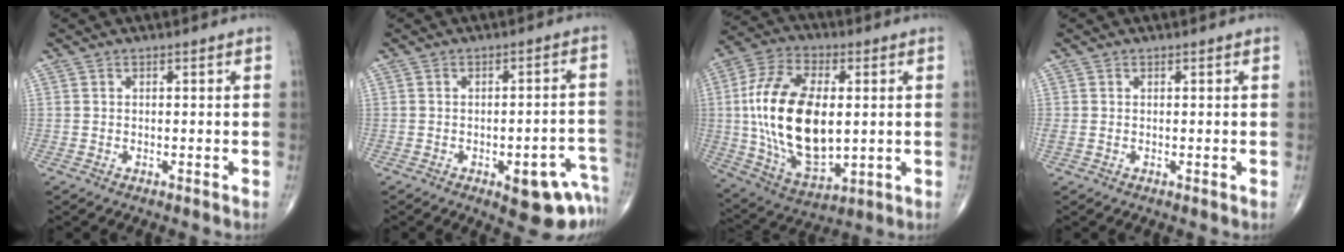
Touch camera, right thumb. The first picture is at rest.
{"total": 11.4, "force": [-5.8, 4.2, 8.8], "torque": [-0.073, 0.033, -0.065]}
{"total": 22.3, "force": [1.0, 12.1, 18.7], "torque": [-0.356, -0.008, 0.027]}
{"total": 1.1, "force": [0.0, 0.8, 0.8], "torque": [-0.031, -0.001, 0.002]}